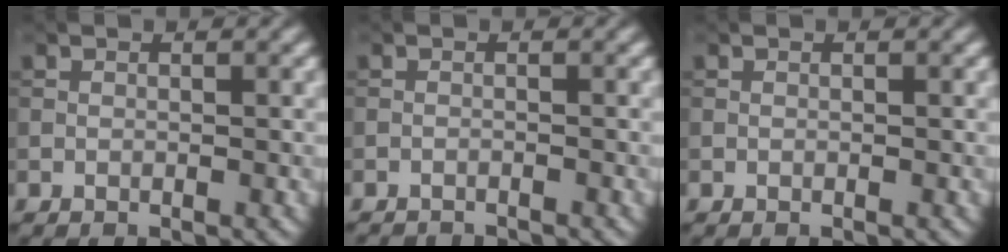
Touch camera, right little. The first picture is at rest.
{"total": 1.8, "force": [-1.7, 0.2, 0.3], "torque": [-0.004, -0.011, -0.034]}
{"total": 0.0}